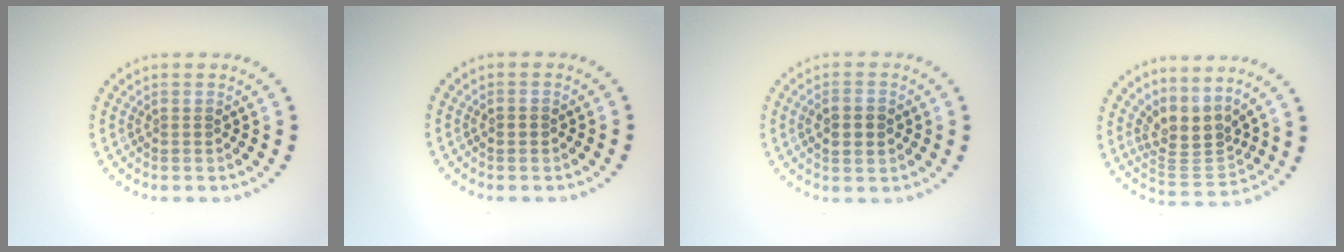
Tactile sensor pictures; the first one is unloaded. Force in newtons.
{"total": 1.0, "press": 1.0, "slide": 0.2}
{"total": 2.4, "press": 2.4, "slide": 0.2}
{"total": 3.6, "press": 2.7, "slide": 2.4}